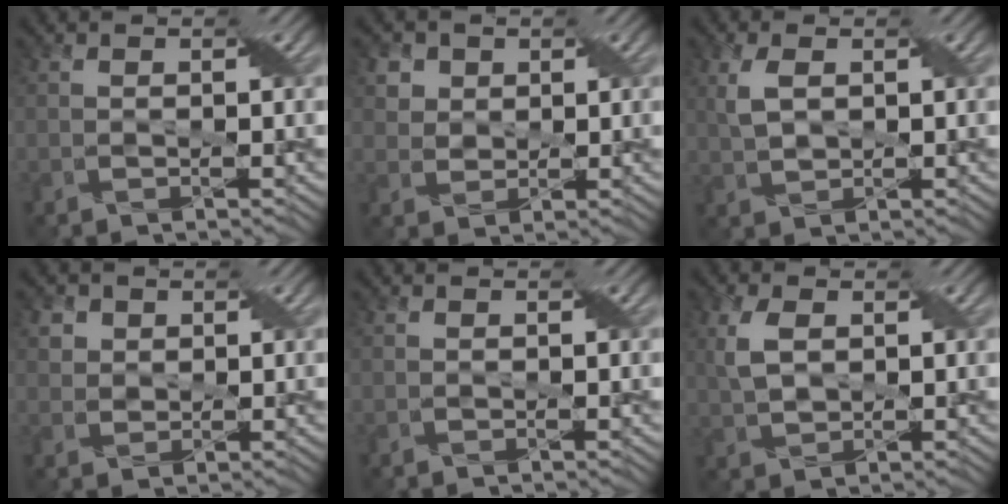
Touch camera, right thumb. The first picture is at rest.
{"total": 4.8, "force": [2.6, 3.7, 1.5], "torque": [-0.067, -0.002, 0.054]}
{"total": 3.6, "force": [1.1, 2.0, 2.8], "torque": [-0.074, 0.007, 0.024]}
{"total": 3.5, "force": [1.9, 2.8, 1.1], "torque": [-0.051, -0.003, 0.045]}
{"total": 0.0}
{"total": 4.3, "force": [1.3, 2.6, 3.2], "torque": [-0.085, 0.006, 0.026]}